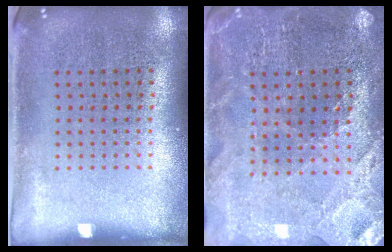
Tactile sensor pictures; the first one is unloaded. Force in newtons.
{"total": 1.5, "press": 1.4, "slide": 0.3}